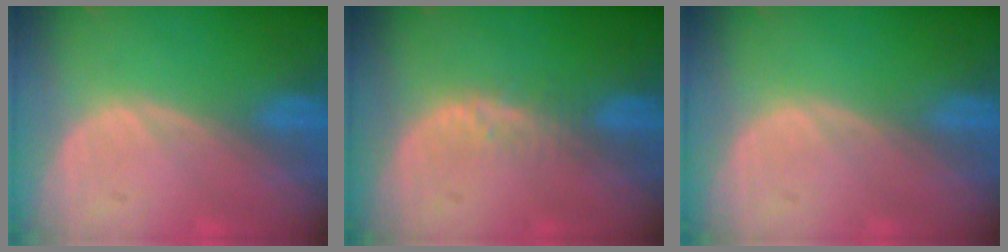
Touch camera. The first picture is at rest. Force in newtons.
{"total": 2.1, "press": 2.1, "slide": 0.2}
{"total": 0.0}